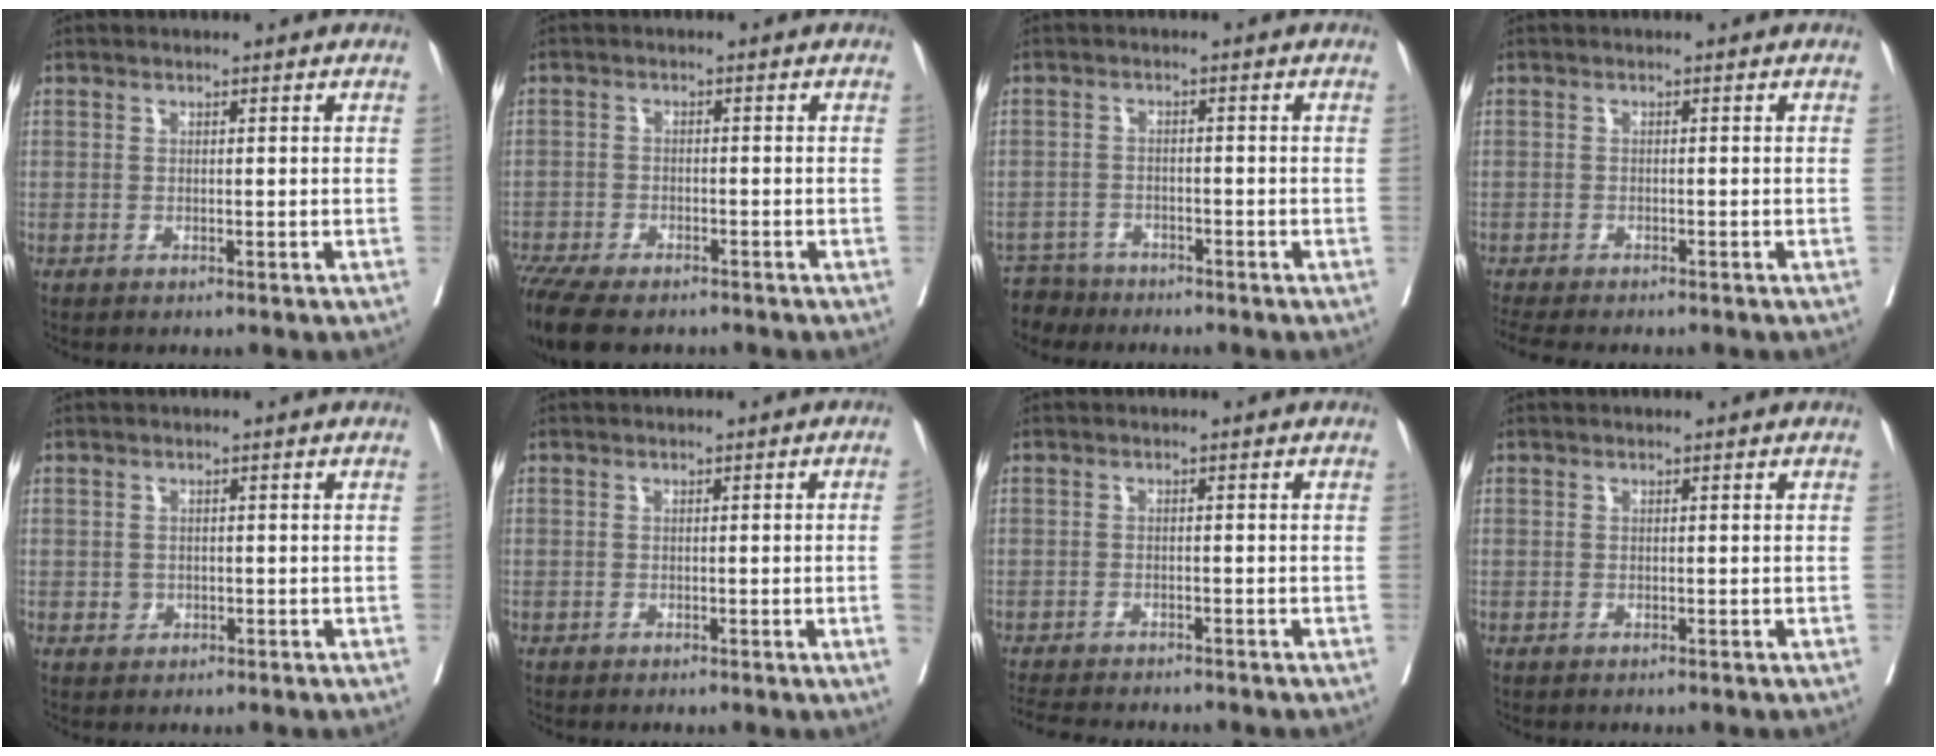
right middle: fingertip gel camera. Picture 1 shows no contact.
{"total": 11.4, "force": [-9.0, 3.9, 5.9], "torque": [-0.121, -0.012, -0.139]}
{"total": 3.9, "force": [-3.6, 1.4, -0.9], "torque": [0.015, -0.005, -0.066]}
{"total": 6.9, "force": [-6.0, 1.4, 3.2], "torque": [-0.047, -0.010, -0.089]}
{"total": 1.3, "force": [-0.3, 1.2, 0.4], "torque": [-0.005, 0.003, -0.001]}
{"total": 1.7, "force": [-0.2, -0.4, 1.6], "torque": [-0.021, -0.003, -0.002]}
{"total": 8.1, "force": [-7.4, 1.6, 3.1], "torque": [-0.048, -0.011, -0.108]}
{"total": 0.0}